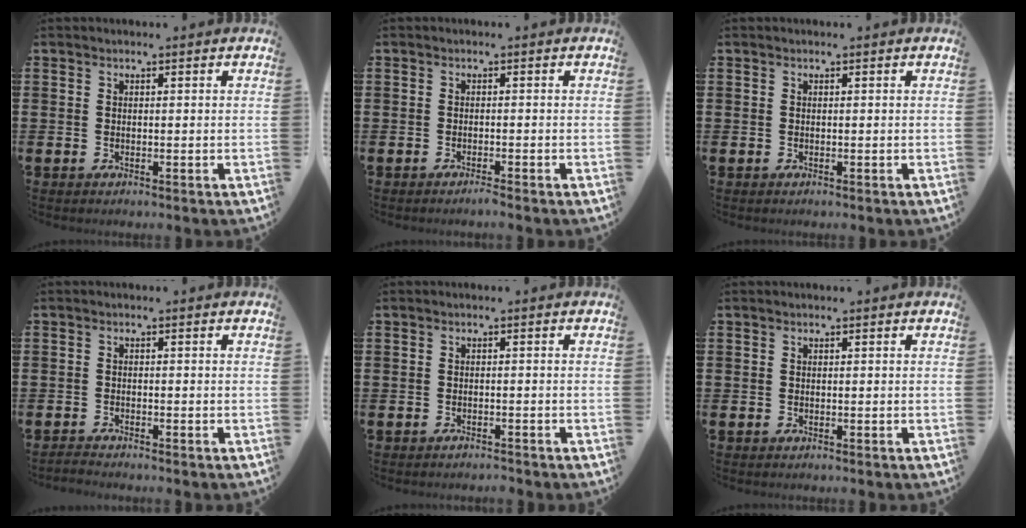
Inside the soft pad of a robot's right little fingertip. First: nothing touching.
{"total": 0.9, "force": [-0.8, -0.1, 0.4], "torque": [-0.006, -0.004, -0.015]}
{"total": 0.0}
{"total": 0.8, "force": [-0.8, 0.0, 0.2], "torque": [-0.006, -0.002, -0.016]}
{"total": 0.8, "force": [-0.8, 0.1, 0.2], "torque": [-0.006, -0.003, -0.015]}
{"total": 0.0}